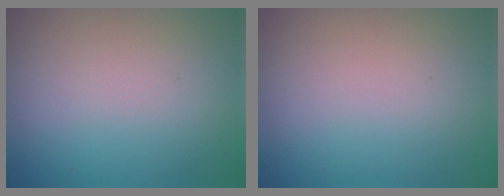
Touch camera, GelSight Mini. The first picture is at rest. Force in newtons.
{"total": 0.0}